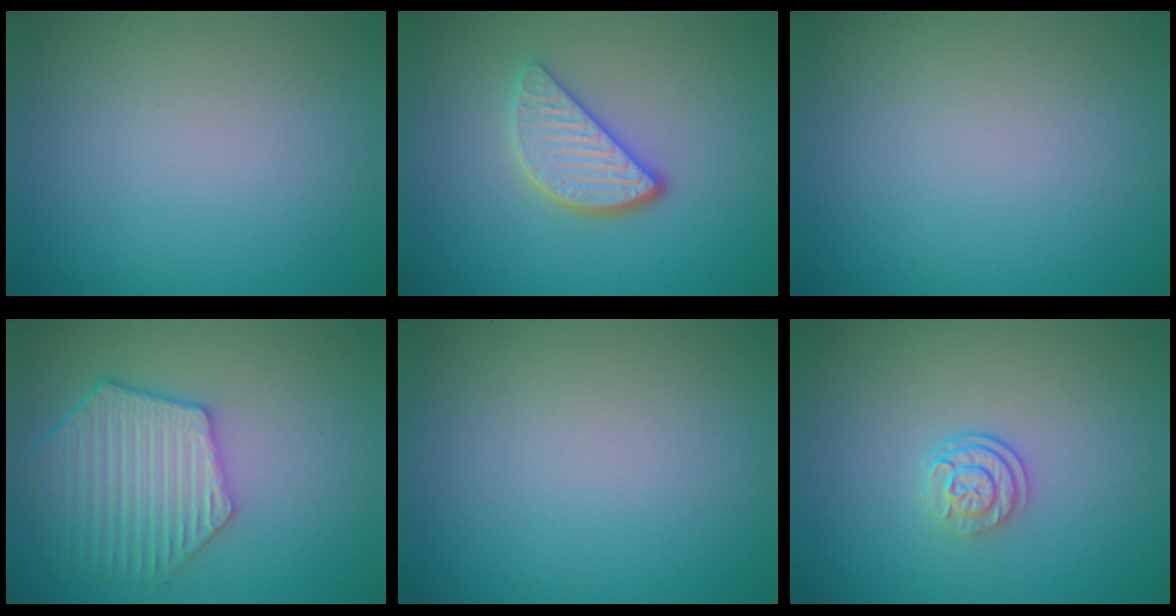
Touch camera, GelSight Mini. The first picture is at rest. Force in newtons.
{"total": 3.5, "press": 2.9, "slide": 1.9}
{"total": 0.0}
{"total": 5.7, "press": 5.1, "slide": 2.6}
{"total": 0.0}
{"total": 2.4, "press": 1.8, "slide": 1.6}